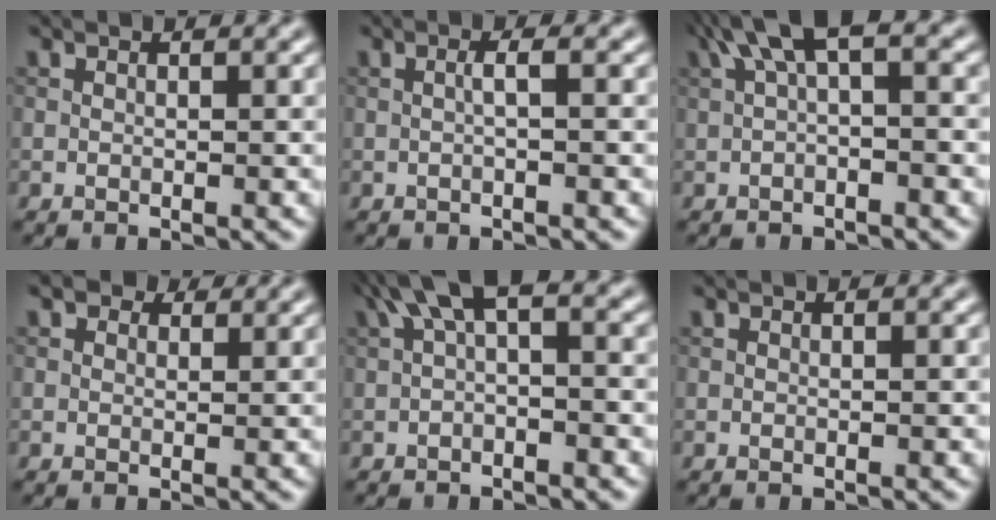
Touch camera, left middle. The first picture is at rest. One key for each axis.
{"total": 1.1, "fx": -0.1, "fy": 0.1, "fz": 1.1, "tx": -0.020, "ty": 0.005, "tz": -0.003}
{"total": 4.4, "fx": 1.5, "fy": 1.3, "fz": 4.0, "tx": -0.065, "ty": 0.017, "tz": 0.019}
{"total": 2.4, "fx": 1.7, "fy": 1.3, "fz": 1.0, "tx": -0.016, "ty": -0.005, "tz": 0.017}
{"total": 4.4, "fx": 1.1, "fy": 1.5, "fz": 4.0, "tx": -0.062, "ty": 0.016, "tz": 0.009}
{"total": 0.0}